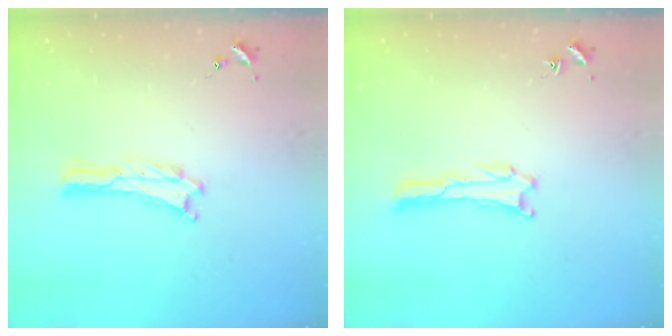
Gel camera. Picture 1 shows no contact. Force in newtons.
{"total": 0.0}